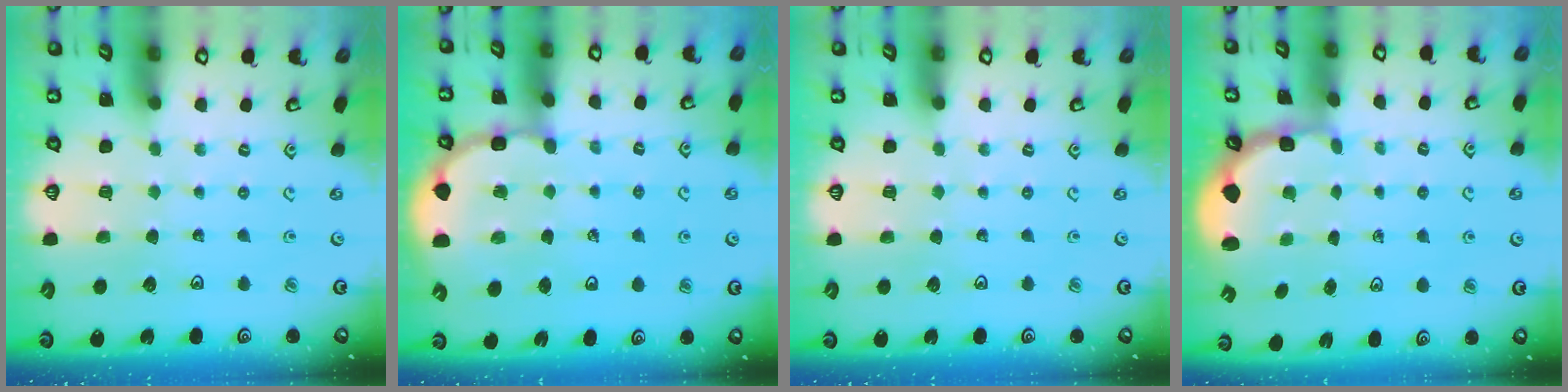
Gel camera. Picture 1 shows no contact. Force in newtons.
{"total": 6.4, "press": 6.2, "slide": 1.6}
{"total": 0.0}
{"total": 2.9, "press": 1.8, "slide": 2.3}